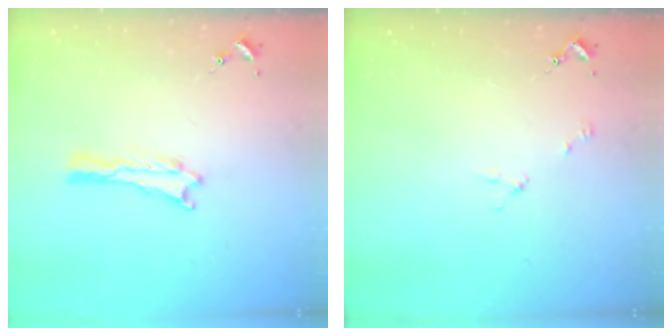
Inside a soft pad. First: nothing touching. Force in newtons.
{"total": 2.0, "press": 2.0, "slide": 0.2}